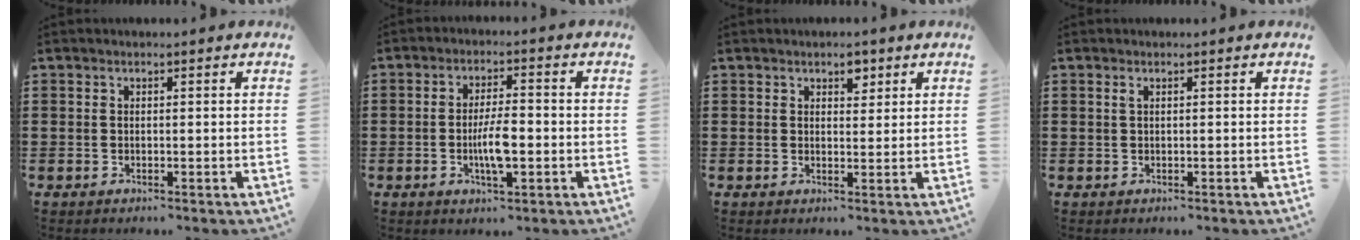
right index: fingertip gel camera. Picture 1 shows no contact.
{"total": 5.8, "force": [-1.2, 1.7, 5.5], "torque": [-0.108, 0.002, -0.026]}
{"total": 2.9, "force": [1.9, 1.6, 1.5], "torque": [-0.010, -0.004, 0.028]}
{"total": 0.5, "force": [0.2, 0.1, 0.5], "torque": [-0.011, -0.001, 0.004]}